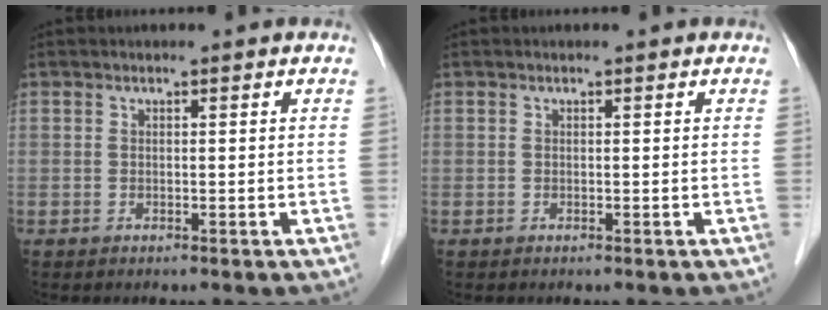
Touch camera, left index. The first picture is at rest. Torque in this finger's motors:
{"motor_torque": [-0.10, 0.10, 0.00, 0.00]}